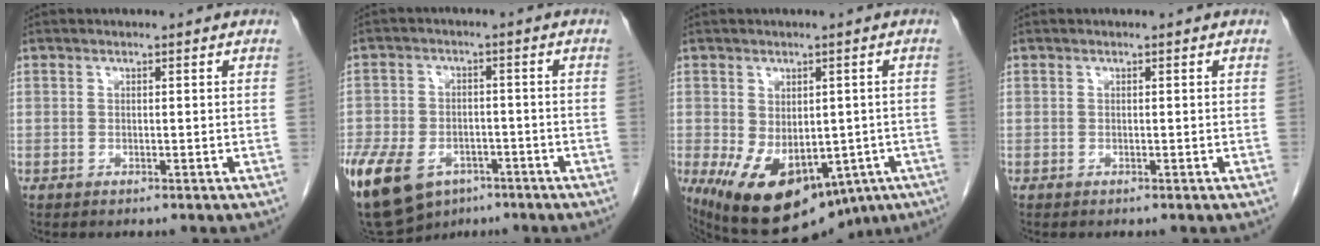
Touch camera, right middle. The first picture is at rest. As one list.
[{"total": 24.4, "force": [-12.7, 16.5, 12.7], "torque": [-0.379, -0.025, -0.198]}, {"total": 18.3, "force": [-8.6, 10.6, 12.1], "torque": [-0.194, -0.025, -0.102]}, {"total": 0.0}]